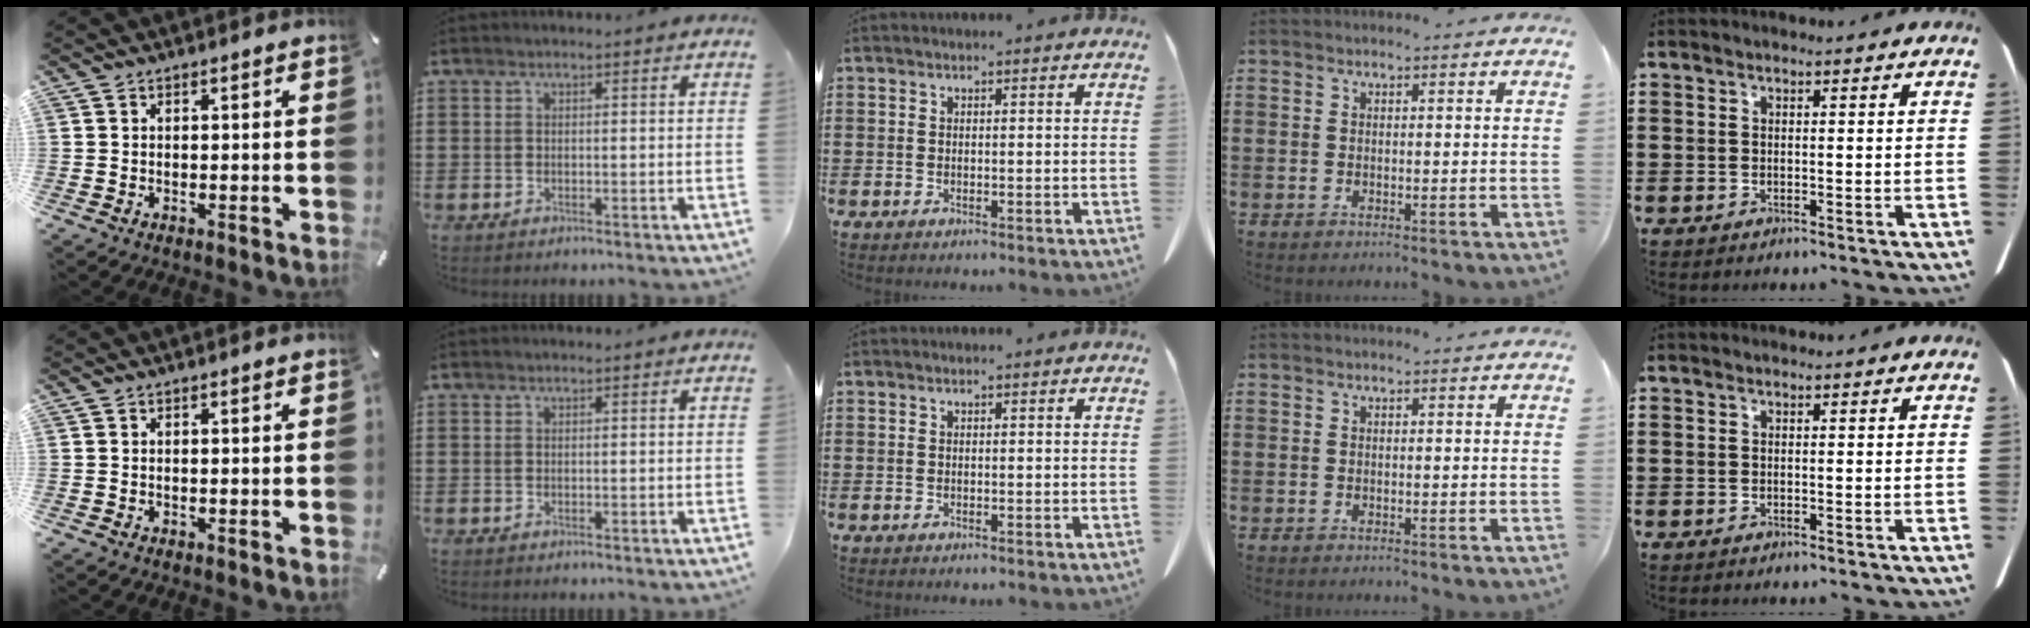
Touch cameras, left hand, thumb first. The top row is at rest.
{}